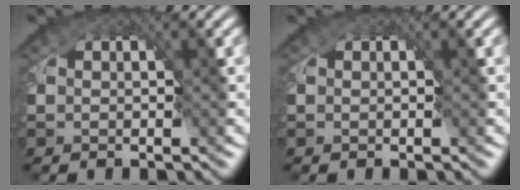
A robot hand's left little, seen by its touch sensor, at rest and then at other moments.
{"total": 0.0}